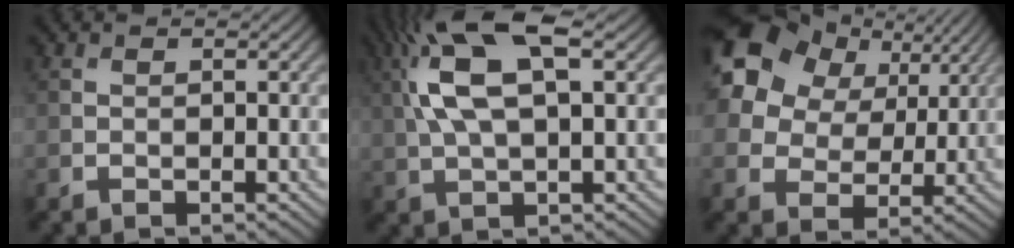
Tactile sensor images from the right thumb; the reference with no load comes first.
{"total": 11.1, "force": [3.3, 4.1, 9.7], "torque": [-0.214, 0.014, 0.060]}
{"total": 18.7, "force": [9.4, 13.4, 9.0], "torque": [-0.260, 0.067, 0.192]}